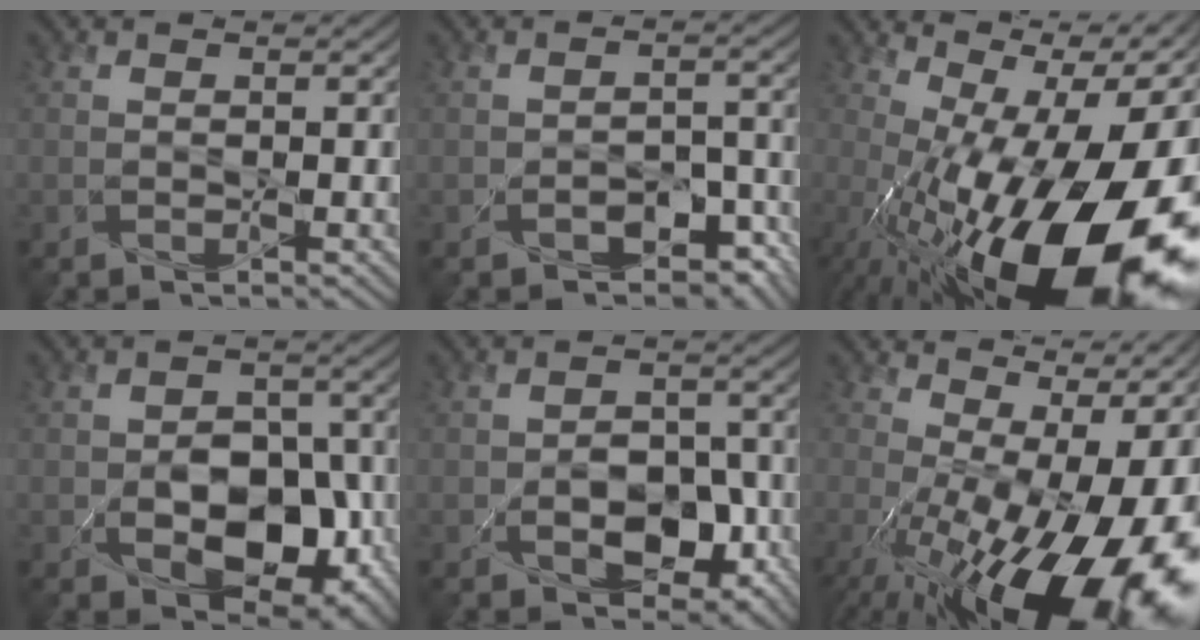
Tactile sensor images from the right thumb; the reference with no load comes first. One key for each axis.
{"total": 5.8, "fx": -3.5, "fy": 3.6, "fz": 2.9, "tx": -0.037, "ty": 0.003, "tz": -0.046}
{"total": 21.0, "fx": -4.1, "fy": 9.5, "fz": 18.2, "tx": -0.272, "ty": -0.007, "tz": -0.067}
{"total": 9.6, "fx": -3.2, "fy": 6.5, "fz": 6.3, "tx": -0.091, "ty": -0.018, "tz": -0.043}
{"total": 7.3, "fx": -2.9, "fy": 4.9, "fz": 4.6, "tx": -0.067, "ty": -0.014, "tz": -0.042}
{"total": 19.2, "fx": -3.0, "fy": 9.7, "fz": 16.3, "tx": -0.229, "ty": -0.023, "tz": -0.028}